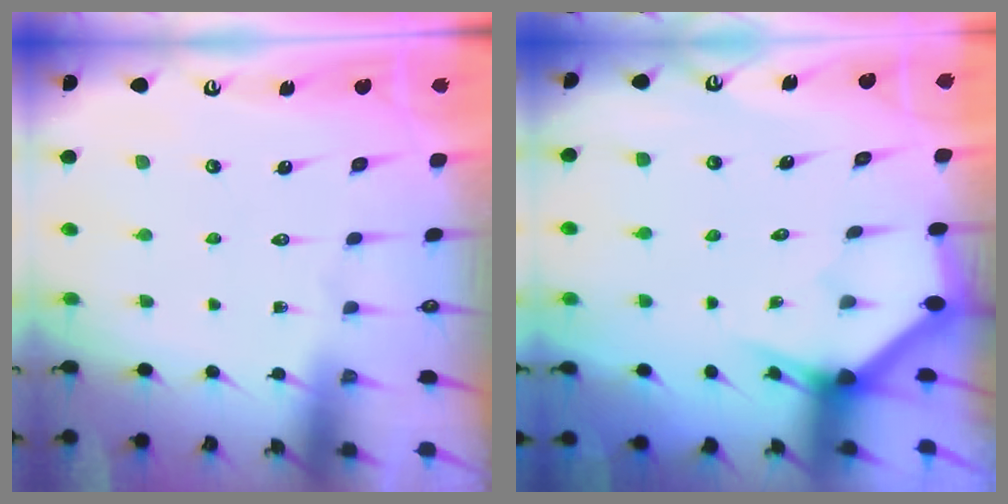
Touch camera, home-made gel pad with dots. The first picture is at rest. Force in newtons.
{"total": 3.0, "press": 3.0, "slide": 0.1}